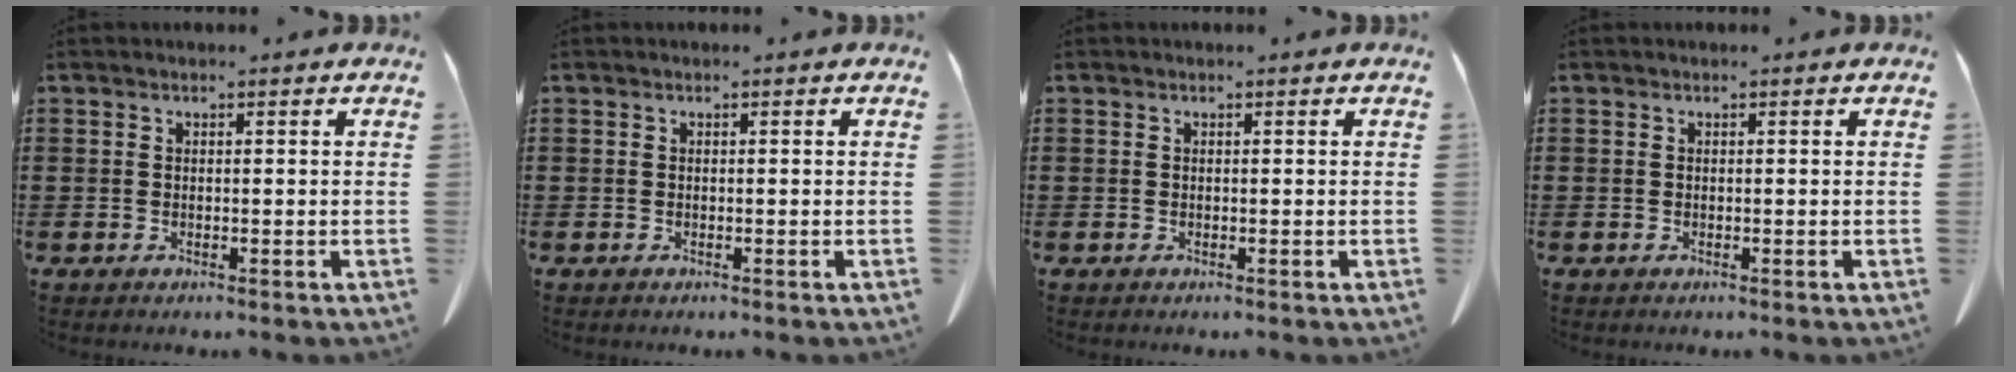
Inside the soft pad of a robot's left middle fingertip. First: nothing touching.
{"total": 0.0}
{"total": 0.0}
{"total": 0.0}